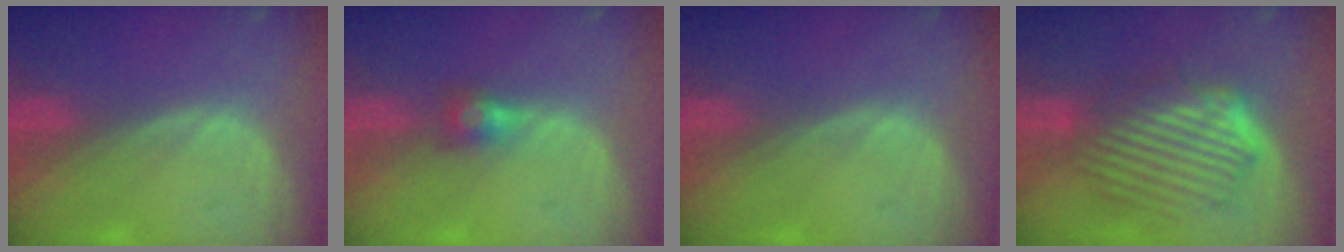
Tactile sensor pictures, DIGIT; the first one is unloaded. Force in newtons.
{"total": 2.8, "press": 2.6, "slide": 1.0}
{"total": 0.0}
{"total": 9.4, "press": 8.3, "slide": 4.5}